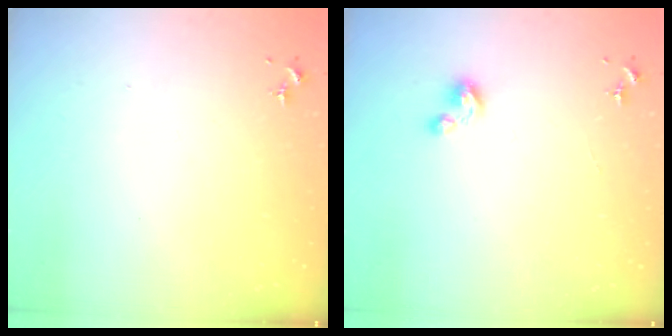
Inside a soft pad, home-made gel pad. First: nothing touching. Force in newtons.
{"total": 3.4, "press": 3.4, "slide": 0.2}